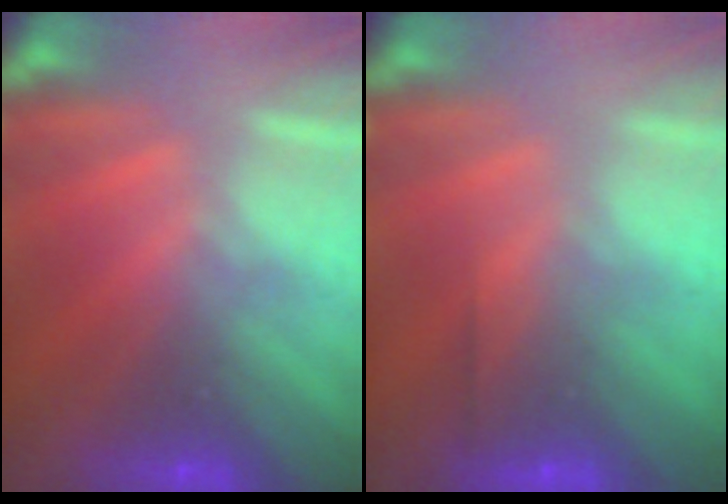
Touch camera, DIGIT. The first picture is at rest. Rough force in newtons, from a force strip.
{"total": 2.6}